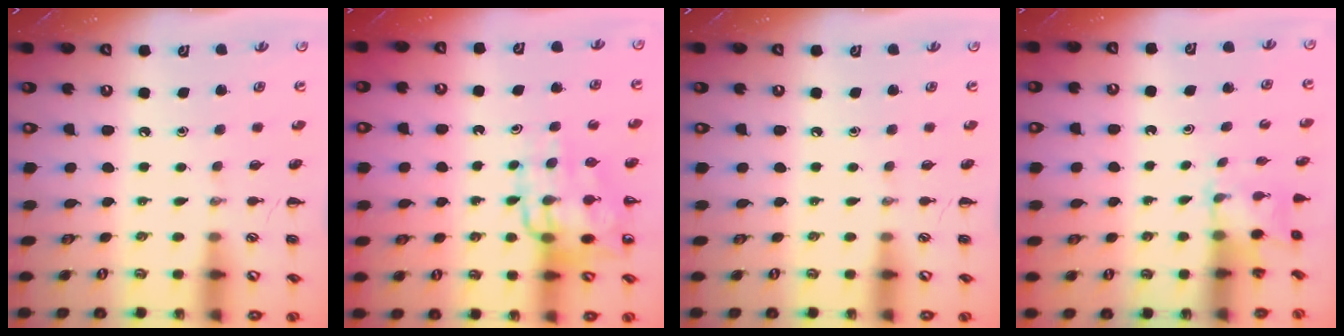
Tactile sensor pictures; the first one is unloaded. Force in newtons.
{"total": 12.9, "press": 12.5, "slide": 3.1}
{"total": 0.0}
{"total": 2.3, "press": 2.2, "slide": 0.7}